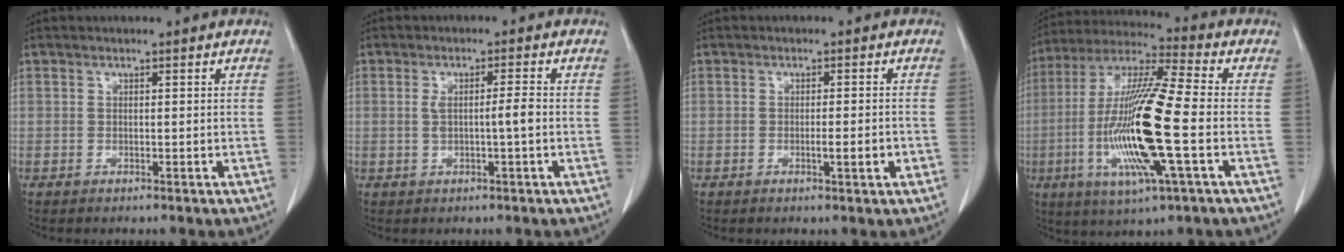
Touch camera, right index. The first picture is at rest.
{"total": 3.2, "force": [-0.1, 0.0, 3.2], "torque": [-0.059, 0.005, 0.004]}
{"total": 2.6, "force": [-0.7, 0.2, 2.5], "torque": [-0.036, -0.001, -0.007]}
{"total": 18.5, "force": [-3.7, 1.2, 18.1], "torque": [-0.373, -0.013, -0.071]}